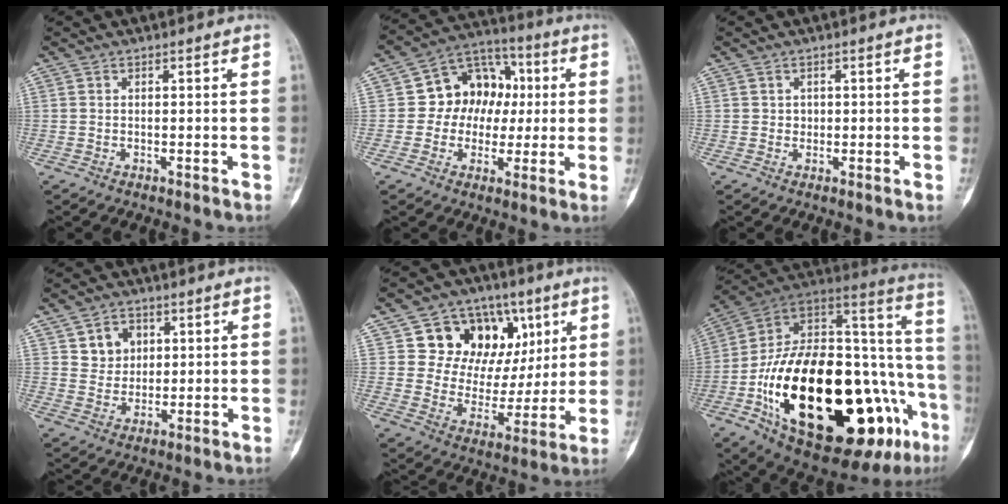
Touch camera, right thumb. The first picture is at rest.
{"total": 12.3, "force": [0.9, 10.3, 6.6], "torque": [-0.050, 0.026, 0.005]}
{"total": 0.9, "force": [0.1, 0.9, 0.3], "torque": [0.000, 0.003, 0.002]}
{"total": 6.0, "force": [2.3, 5.0, 2.3], "torque": [-0.011, -0.009, 0.041]}
{"total": 18.4, "force": [7.0, 13.8, 10.0], "torque": [-0.099, -0.003, 0.124]}
{"total": 42.4, "force": [-13.4, 18.8, 35.5], "torque": [-0.514, 0.048, -0.202]}